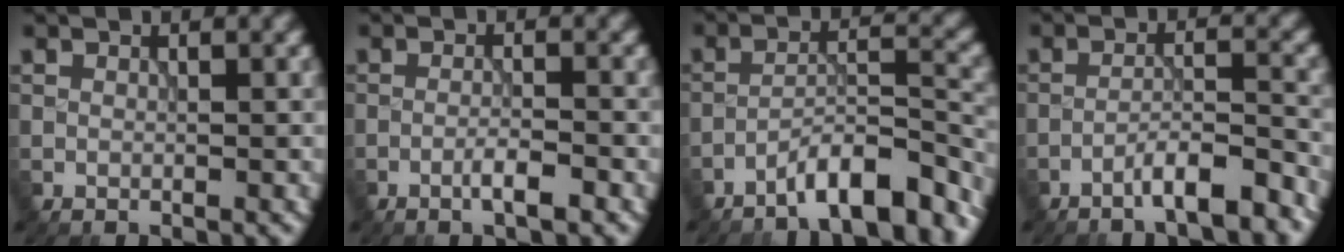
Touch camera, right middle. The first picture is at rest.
{"total": 2.2, "force": [-1.2, 0.3, 1.8], "torque": [-0.028, 0.007, -0.025]}
{"total": 7.0, "force": [-5.5, 1.4, 4.0], "torque": [-0.054, 0.008, -0.093]}
{"total": 4.9, "force": [-3.6, 0.7, 3.2], "torque": [-0.047, 0.013, -0.064]}